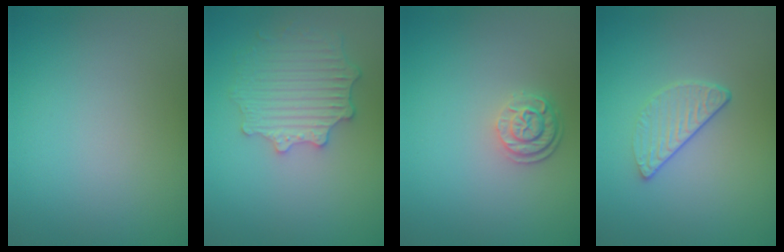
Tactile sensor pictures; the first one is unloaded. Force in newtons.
{"total": 4.3, "press": 3.6, "slide": 2.4}
{"total": 2.3, "press": 1.8, "slide": 1.4}
{"total": 2.2, "press": 1.5, "slide": 1.6}